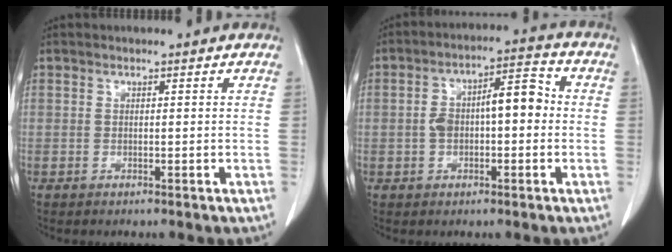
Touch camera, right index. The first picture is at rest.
{"total": 8.6, "force": [0.0, 3.5, 7.8], "torque": [-0.142, 0.041, -0.002]}